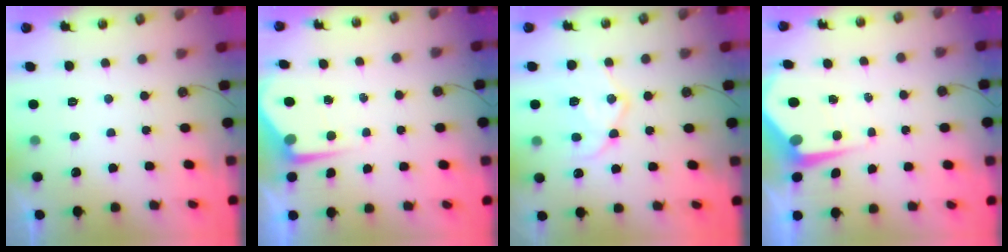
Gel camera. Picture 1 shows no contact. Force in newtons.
{"total": 4.9, "press": 4.9, "slide": 0.2}
{"total": 13.8, "press": 13.7, "slide": 1.0}
{"total": 5.9, "press": 5.9, "slide": 0.5}